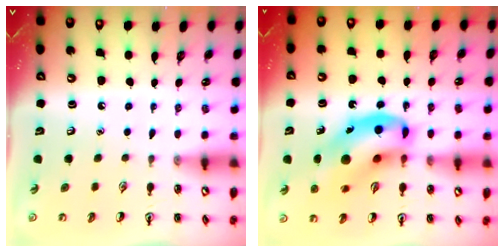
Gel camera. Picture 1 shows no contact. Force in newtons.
{"total": 17.3, "press": 17.0, "slide": 3.3}